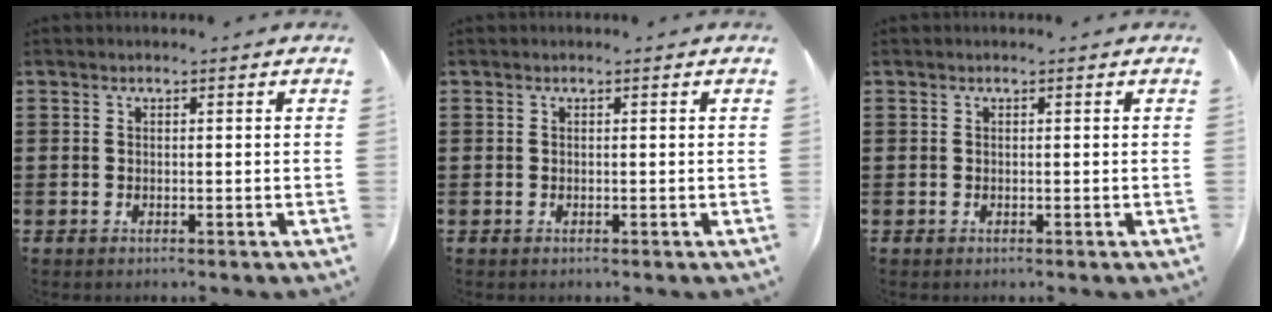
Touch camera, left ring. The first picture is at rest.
{"total": 0.0}
{"total": 0.0}